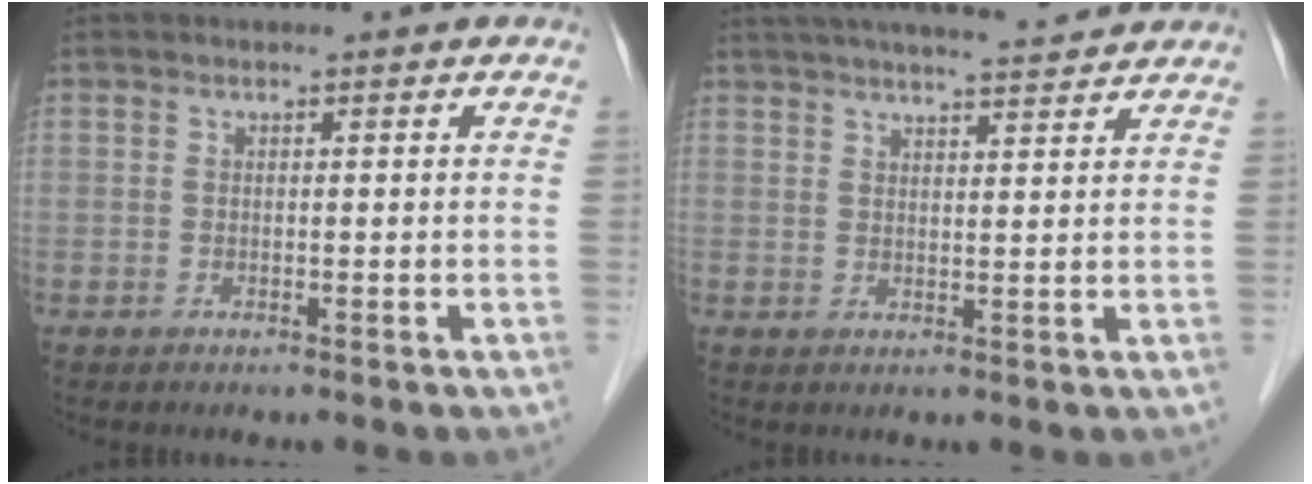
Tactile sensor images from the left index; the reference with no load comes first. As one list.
[{"total": 10.1, "force": [8.7, 1.1, 5.0], "torque": [-0.081, 0.010, 0.112]}]